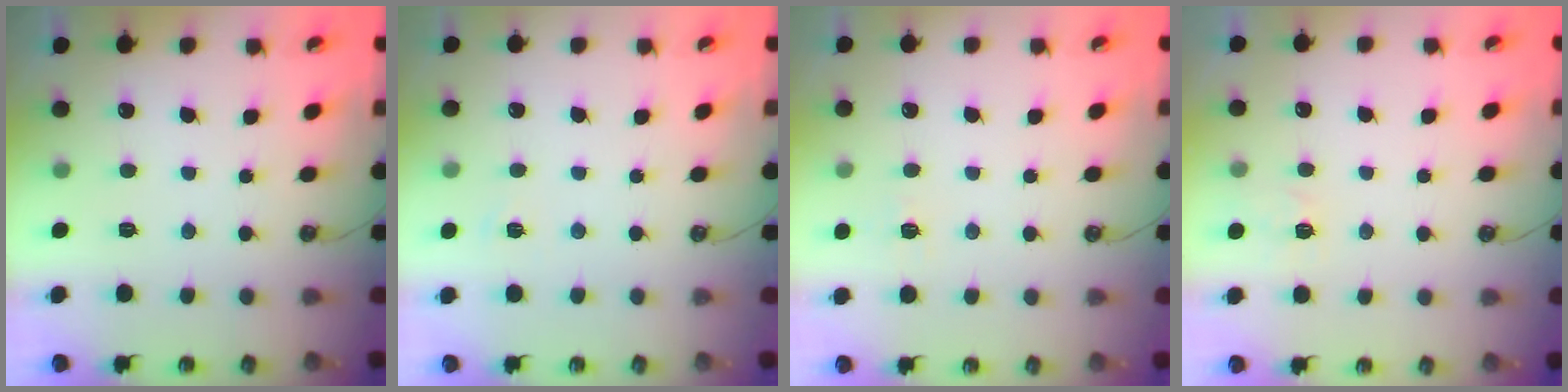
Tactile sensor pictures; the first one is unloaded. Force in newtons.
{"total": 3.0, "press": 2.9, "slide": 0.4}
{"total": 5.6, "press": 5.6, "slide": 0.6}
{"total": 3.9, "press": 3.9, "slide": 0.6}